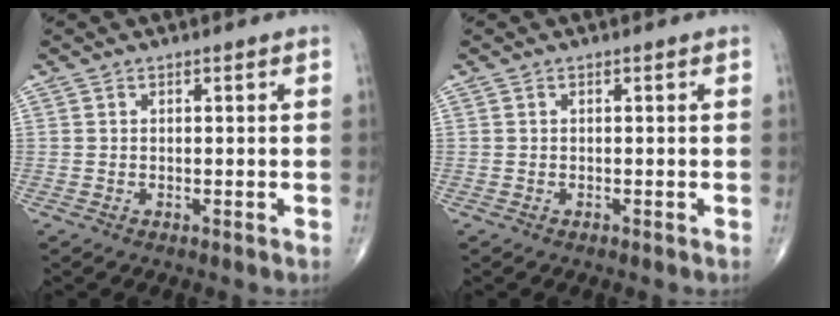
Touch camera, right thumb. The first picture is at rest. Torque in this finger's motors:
{"motor_torque": [-0.18, 0.01, -0.11, -0.01, -0.02]}